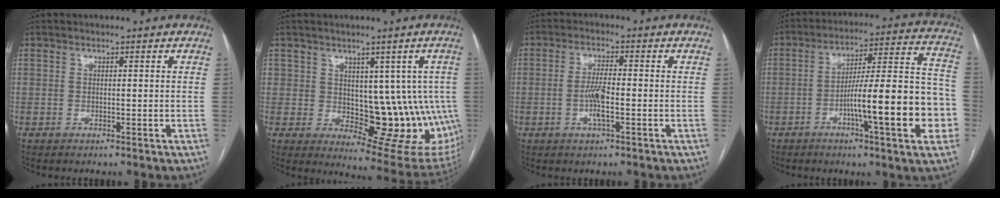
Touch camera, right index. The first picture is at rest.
{"total": 13.0, "force": [-0.4, 7.2, 10.8], "torque": [-0.101, 0.004, 0.014]}
{"total": 4.3, "force": [-1.0, 0.6, 4.2], "torque": [-0.088, 0.000, -0.017]}
{"total": 18.5, "force": [-5.4, 2.2, 17.6], "torque": [-0.224, 0.025, -0.072]}